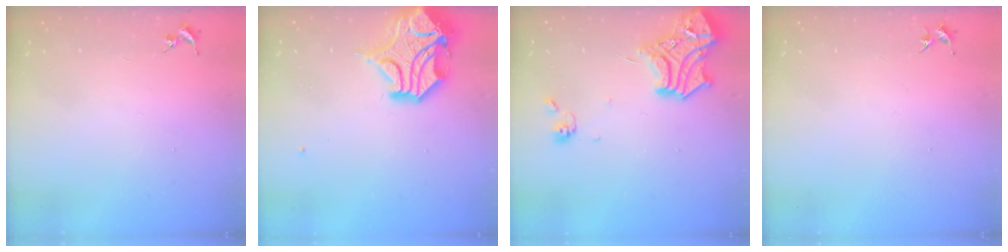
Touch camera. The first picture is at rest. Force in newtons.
{"total": 15.0, "press": 14.8, "slide": 2.2}
{"total": 16.2, "press": 16.2, "slide": 1.5}
{"total": 3.3, "press": 3.3, "slide": 0.4}